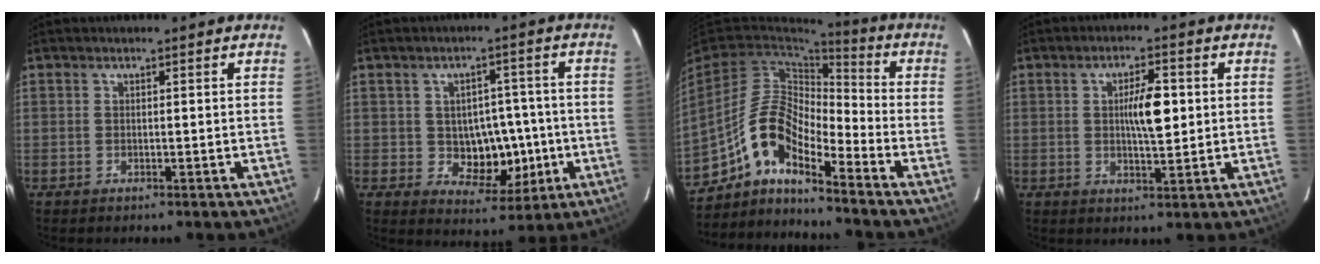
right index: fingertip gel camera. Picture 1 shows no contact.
{"total": 8.3, "force": [-1.0, 5.8, 5.8], "torque": [-0.073, 0.016, -0.003]}
{"total": 12.1, "force": [-8.6, 3.4, 7.9], "torque": [-0.158, 0.027, -0.160]}
{"total": 5.9, "force": [0.7, 1.4, 5.7], "torque": [-0.095, 0.007, 0.014]}